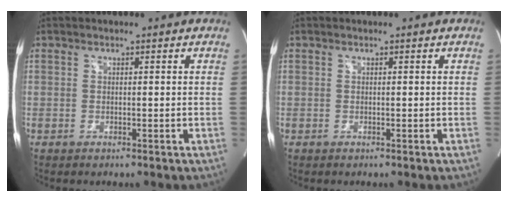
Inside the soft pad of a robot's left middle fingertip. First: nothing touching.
{"total": 0.0}